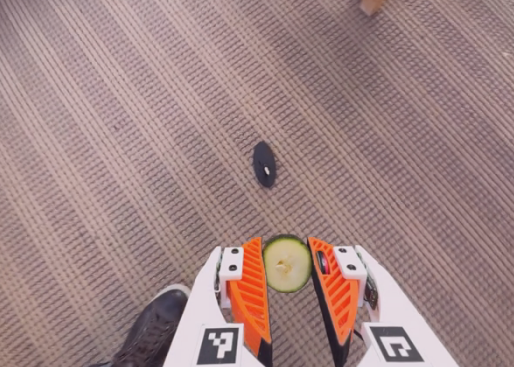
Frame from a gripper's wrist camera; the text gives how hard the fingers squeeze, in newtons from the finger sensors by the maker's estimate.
{"total": 8.6, "left": 8.5, "right": 8.7}